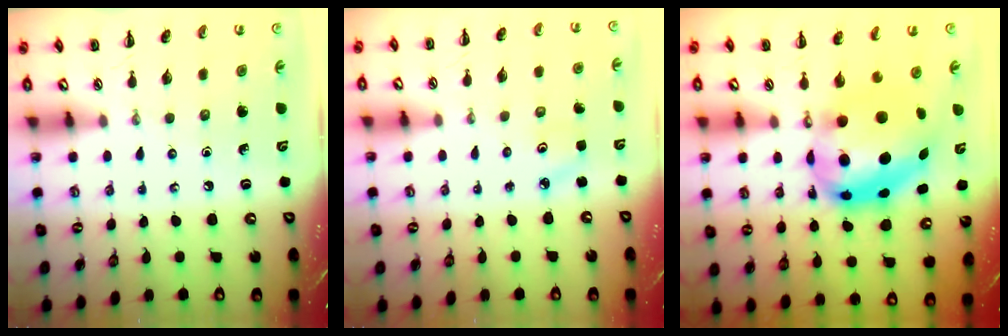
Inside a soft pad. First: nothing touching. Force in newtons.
{"total": 2.5, "press": 2.4, "slide": 0.7}
{"total": 12.8, "press": 12.4, "slide": 3.1}